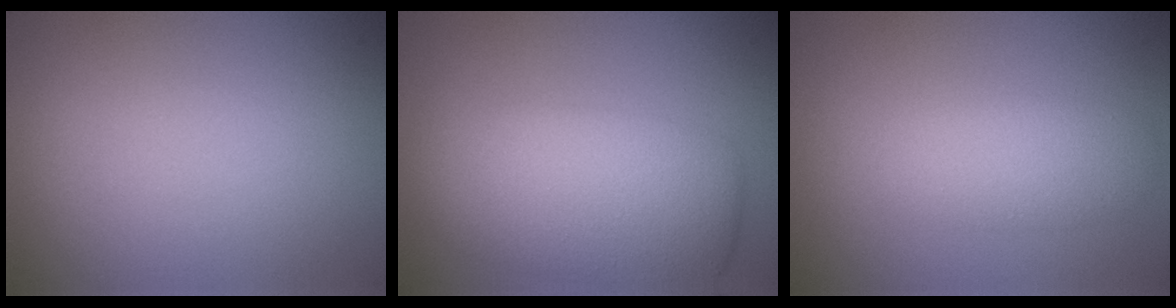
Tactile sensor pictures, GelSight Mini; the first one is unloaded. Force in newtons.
{"total": 7.5, "press": 7.5, "slide": 0.4}
{"total": 2.9, "press": 2.9, "slide": 0.0}